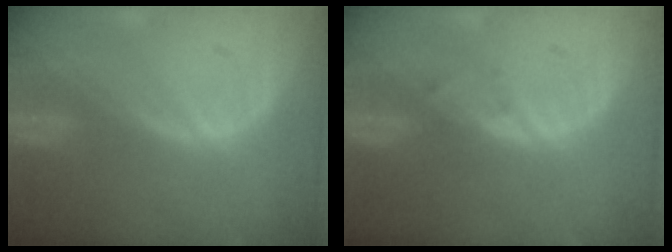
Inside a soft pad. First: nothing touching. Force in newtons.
{"total": 1.1, "press": 0.8, "slide": 0.7}